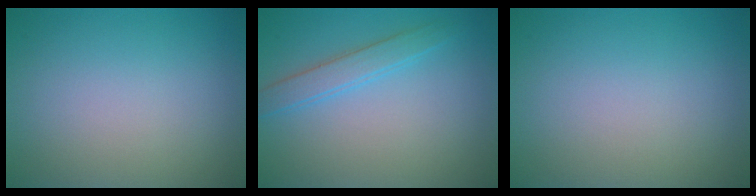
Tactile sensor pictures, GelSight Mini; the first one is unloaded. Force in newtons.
{"total": 2.3, "press": 2.3, "slide": 0.1}
{"total": 0.0}